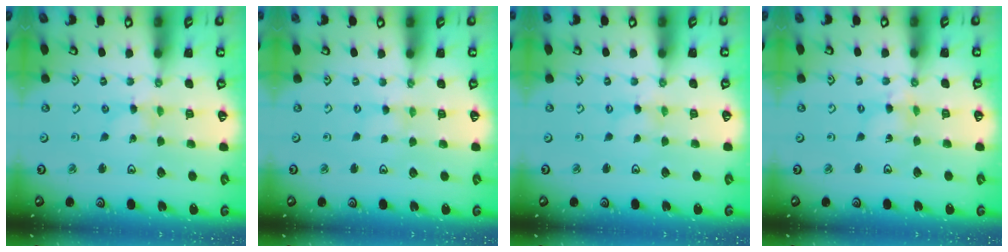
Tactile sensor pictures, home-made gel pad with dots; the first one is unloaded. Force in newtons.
{"total": 0.5, "press": 0.5, "slide": 0.1}
{"total": 0.0}
{"total": 2.3, "press": 2.3, "slide": 0.2}